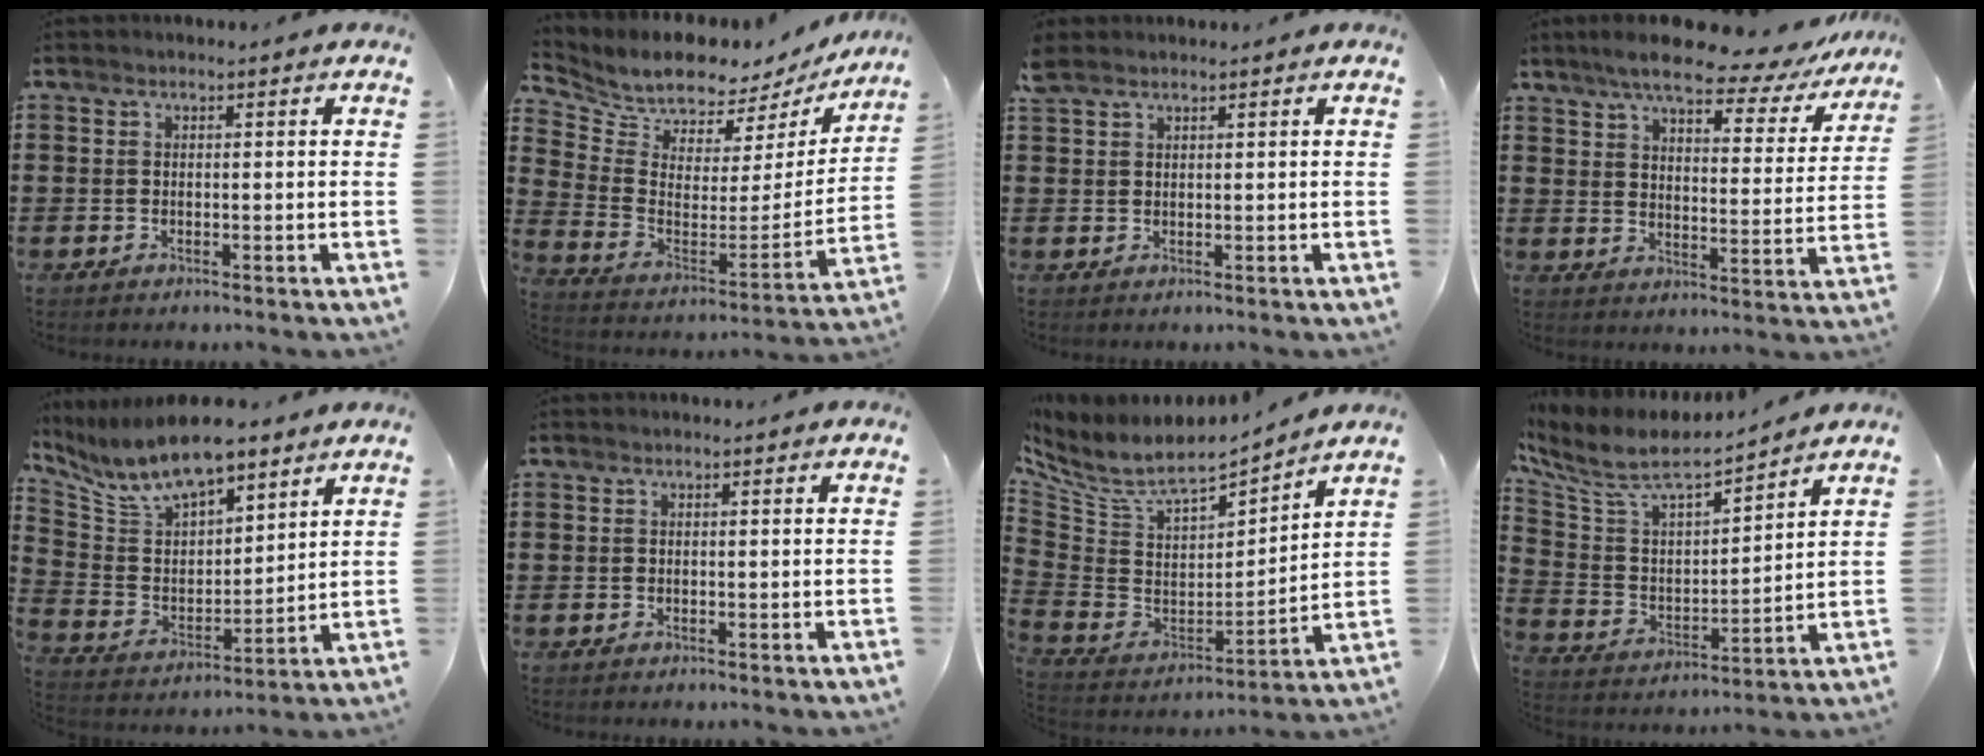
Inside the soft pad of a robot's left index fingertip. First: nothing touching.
{"total": 7.2, "force": [7.1, 1.1, 0.1], "torque": [-0.053, -0.069, 0.123]}
{"total": 1.9, "force": [1.6, 0.7, 0.8], "torque": [-0.019, 0.003, 0.031]}
{"total": 8.7, "force": [7.4, 1.2, 4.4], "torque": [-0.091, -0.042, 0.122]}
{"total": 10.8, "force": [8.9, 3.5, 4.9], "torque": [-0.133, -0.032, 0.162]}
{"total": 0.0}
{"total": 6.8, "force": [5.5, 2.1, 3.5], "torque": [-0.097, -0.044, 0.090]}
{"total": 7.8, "force": [6.5, 2.1, 3.7], "torque": [-0.105, -0.040, 0.108]}